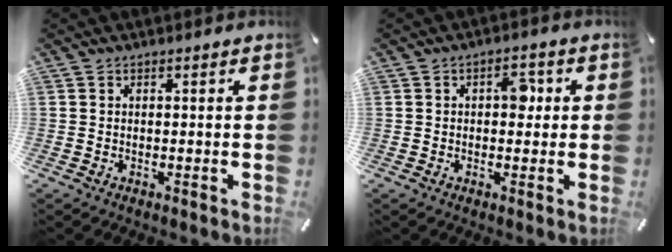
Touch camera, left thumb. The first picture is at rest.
{"total": 5.0, "force": [0.7, 2.9, 4.0], "torque": [-0.040, -0.004, 0.000]}